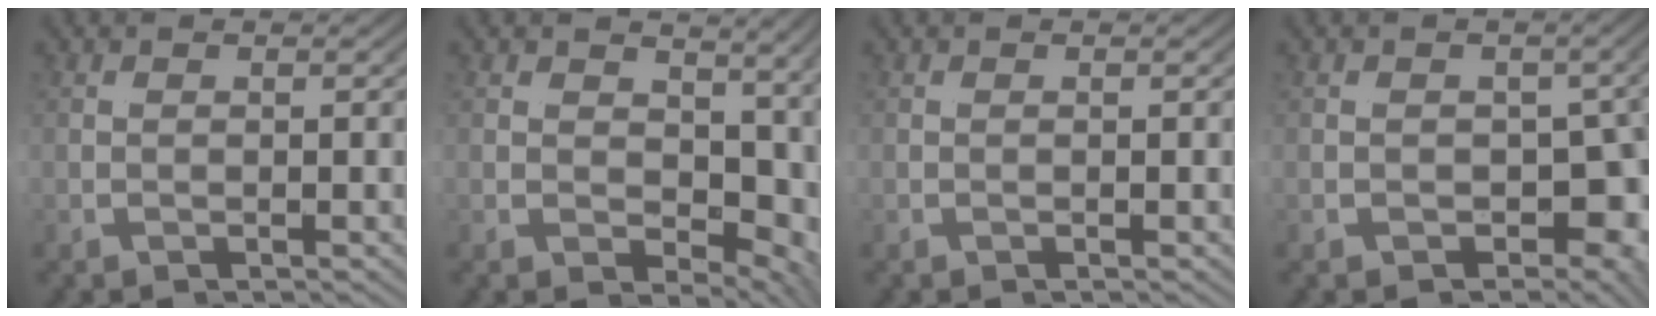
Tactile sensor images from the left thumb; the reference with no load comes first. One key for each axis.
{"total": 6.6, "fx": 1.0, "fy": 3.9, "fz": 5.2, "tx": -0.074, "ty": -0.003, "tz": 0.024}
{"total": 0.0}
{"total": 8.4, "fx": -0.5, "fy": 5.5, "fz": 6.3, "tx": -0.073, "ty": -0.016, "tz": 0.000}